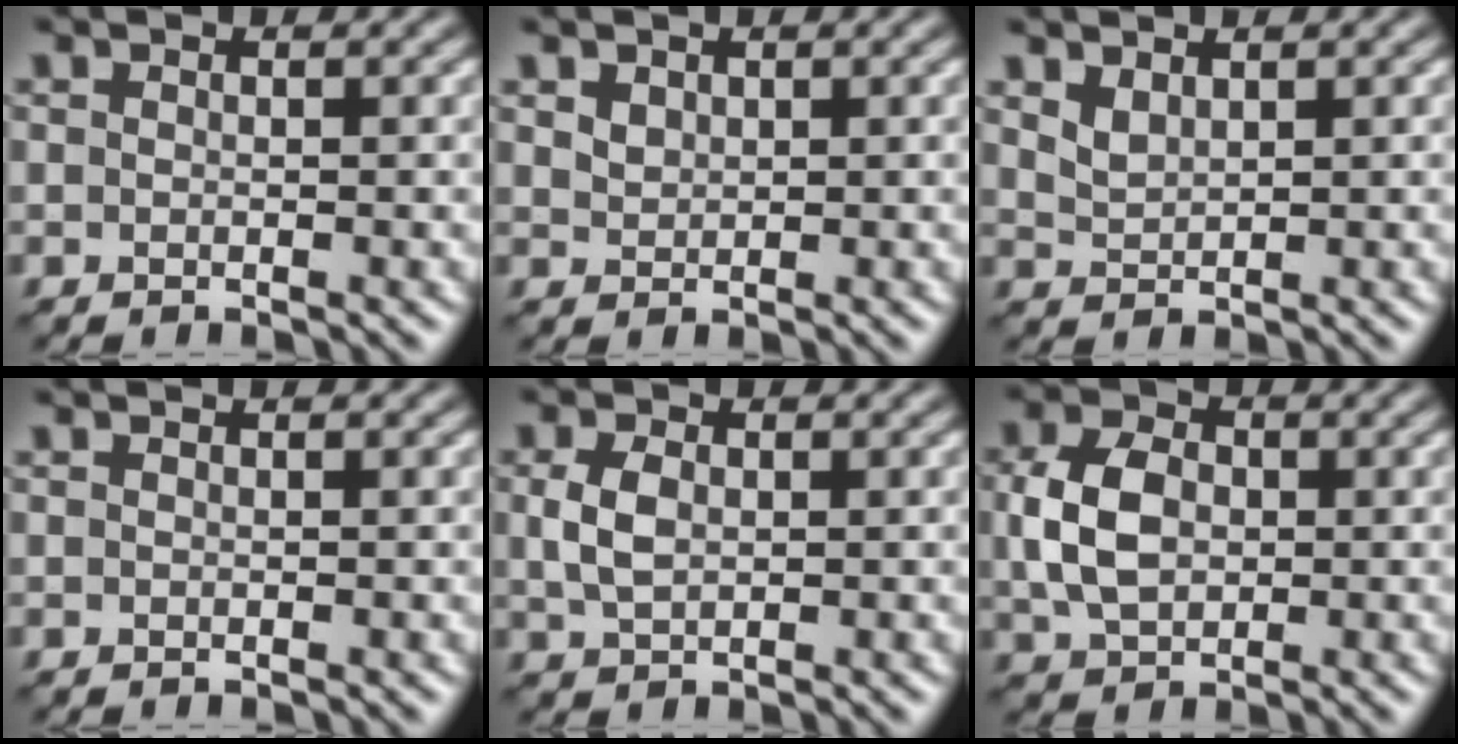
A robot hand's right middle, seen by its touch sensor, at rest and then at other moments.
{"total": 1.2, "force": [0.8, 0.8, 0.4], "torque": [-0.009, 0.000, 0.018]}
{"total": 1.5, "force": [1.2, 0.6, 0.7], "torque": [-0.019, -0.002, 0.029]}
{"total": 0.0}
{"total": 2.7, "force": [0.4, 1.8, 2.0], "torque": [-0.048, 0.001, 0.010]}
{"total": 5.3, "force": [0.2, 3.9, 3.6], "torque": [-0.080, 0.003, 0.003]}